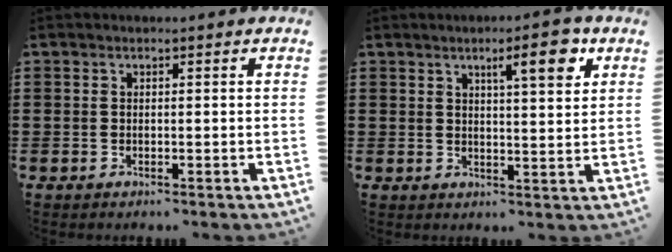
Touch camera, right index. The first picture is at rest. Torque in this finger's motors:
{"motor_torque": [0.38, 0.09, 0.33, 0.09]}